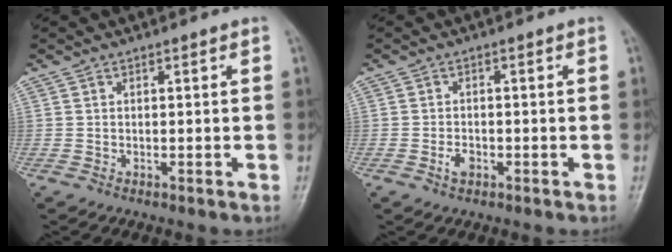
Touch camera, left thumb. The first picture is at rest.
{"total": 2.3, "force": [-1.0, 1.5, 1.5], "torque": [-0.023, 0.005, -0.020]}